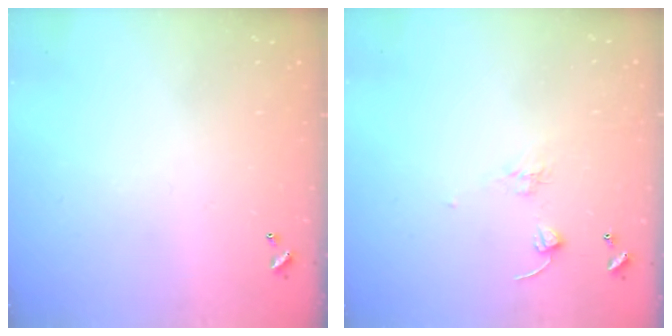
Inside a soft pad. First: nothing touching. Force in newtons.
{"total": 1.7, "press": 1.5, "slide": 0.7}